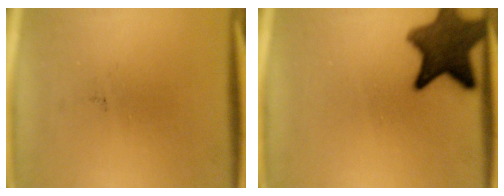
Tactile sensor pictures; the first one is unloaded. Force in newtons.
{"total": 11.1}